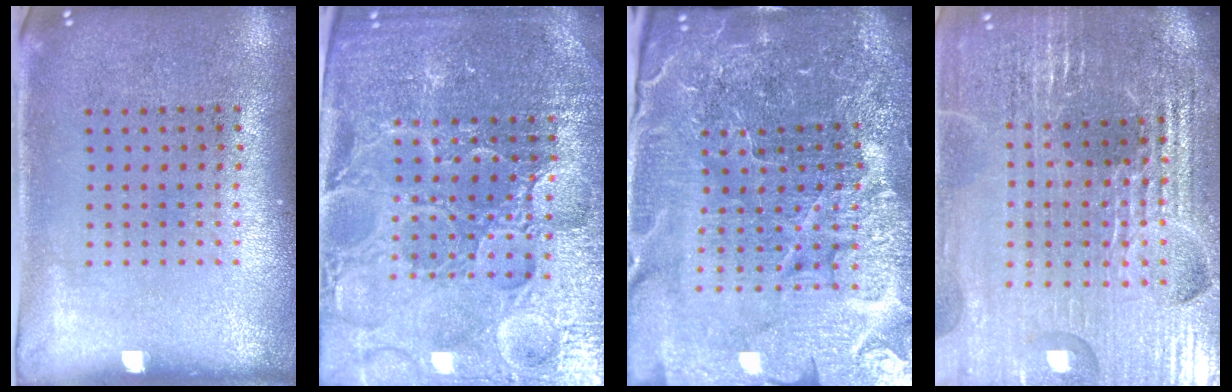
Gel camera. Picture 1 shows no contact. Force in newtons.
{"total": 5.5, "press": 5.1, "slide": 2.1}
{"total": 6.7, "press": 5.8, "slide": 3.2}
{"total": 5.3, "press": 4.8, "slide": 2.1}